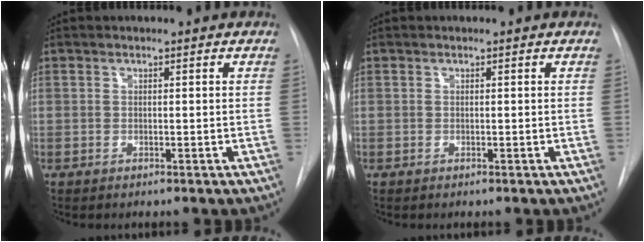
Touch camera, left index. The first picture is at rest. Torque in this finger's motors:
{"motor_torque": [-0.04, 0.05, 0.07, 0.00]}